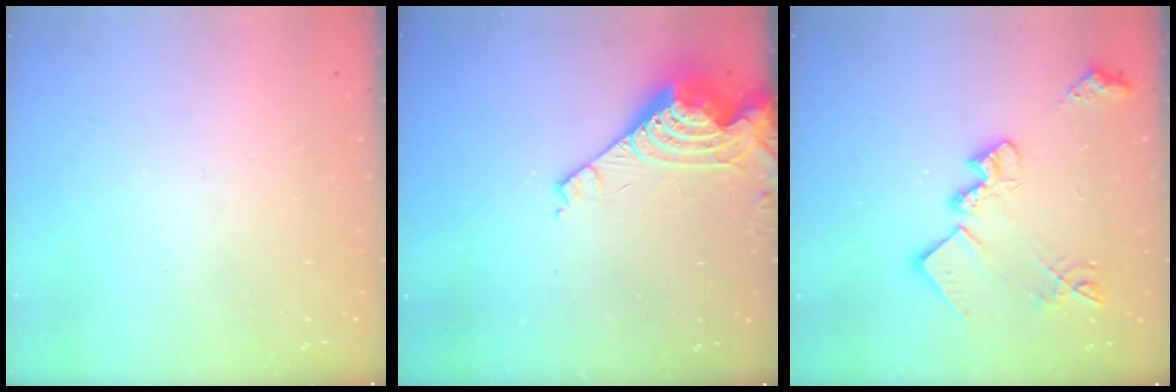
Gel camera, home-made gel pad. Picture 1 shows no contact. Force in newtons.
{"total": 8.0, "press": 8.0, "slide": 0.7}
{"total": 17.8, "press": 17.7, "slide": 1.2}